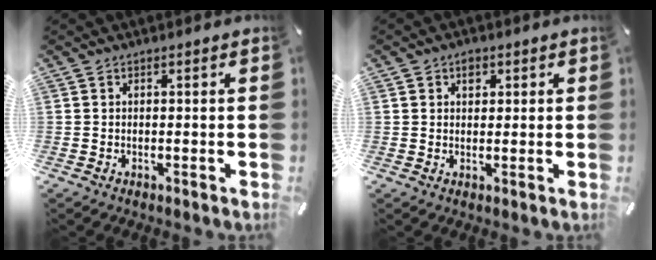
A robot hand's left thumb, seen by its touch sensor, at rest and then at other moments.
{"total": 2.3, "force": [0.8, 1.9, 1.0], "torque": [-0.007, -0.002, 0.010]}